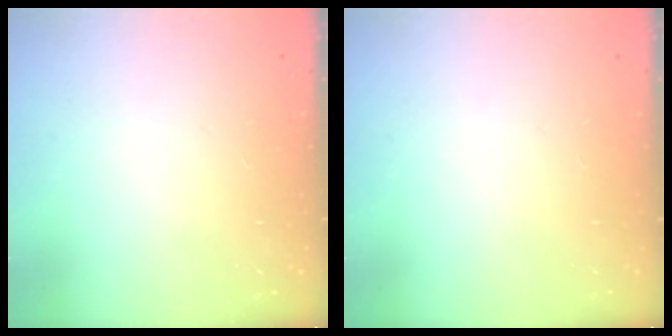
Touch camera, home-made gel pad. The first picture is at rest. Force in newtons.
{"total": 0.0}